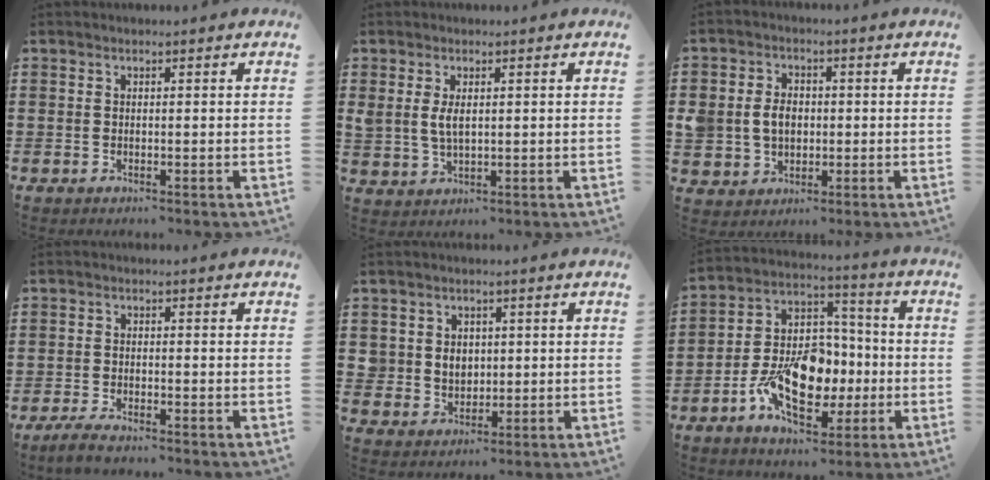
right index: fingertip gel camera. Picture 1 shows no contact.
{"total": 3.3, "force": [0.9, 1.6, 2.8], "torque": [-0.066, 0.003, 0.012]}
{"total": 5.1, "force": [-0.2, 4.3, 2.8], "torque": [-0.078, 0.008, -0.010]}
{"total": 2.4, "force": [-2.2, 0.3, 0.9], "torque": [-0.024, 0.003, -0.045]}
{"total": 3.8, "force": [1.0, 3.6, 0.9], "torque": [-0.034, 0.014, 0.016]}
{"total": 13.6, "force": [-4.0, 8.8, 9.5], "torque": [-0.194, 0.007, -0.069]}